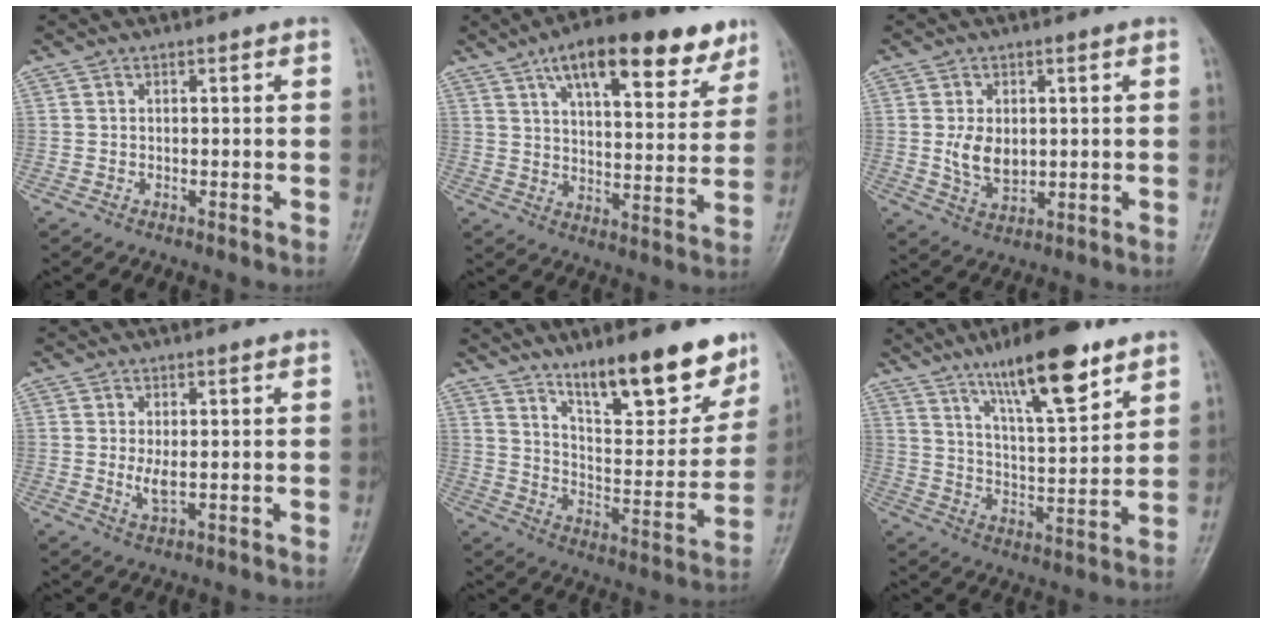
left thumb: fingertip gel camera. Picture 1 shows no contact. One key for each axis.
{"total": 19.1, "fx": 11.5, "fy": 7.3, "fz": 13.4, "tx": -0.162, "ty": -0.028, "tz": 0.175}
{"total": 6.2, "fx": 0.5, "fy": 4.1, "fz": 4.7, "tx": -0.074, "ty": -0.010, "tz": 0.020}
{"total": 2.8, "fx": 0.2, "fy": 1.0, "fz": 2.6, "tx": -0.053, "ty": -0.009, "tz": 0.011}
{"total": 18.3, "fx": 13.0, "fy": 5.3, "fz": 11.7, "tx": -0.129, "ty": -0.085, "tz": 0.211}
{"total": 16.5, "fx": 10.6, "fy": 4.3, "fz": 11.9, "tx": -0.172, "ty": -0.054, "tz": 0.182}